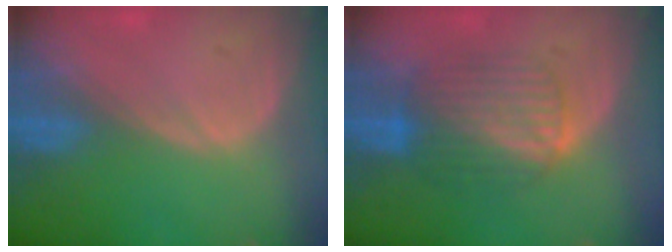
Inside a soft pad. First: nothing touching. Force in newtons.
{"total": 6.7, "press": 6.7, "slide": 0.3}